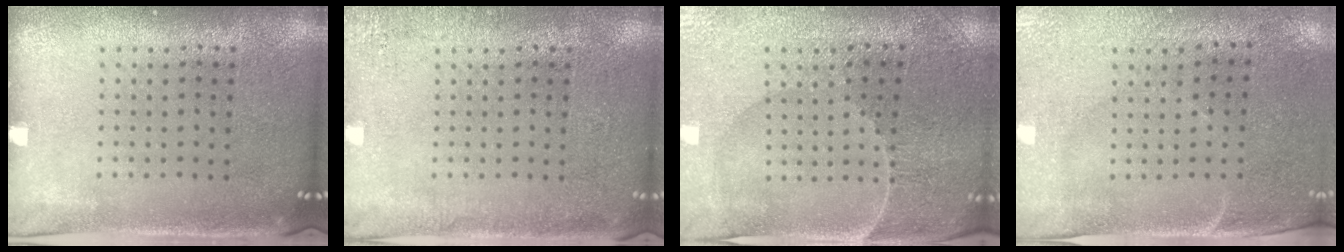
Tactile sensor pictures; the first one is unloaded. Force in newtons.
{"total": 2.0, "press": 2.0, "slide": 0.3}
{"total": 1.5, "press": 1.5, "slide": 0.1}
{"total": 2.9, "press": 2.5, "slide": 1.6}